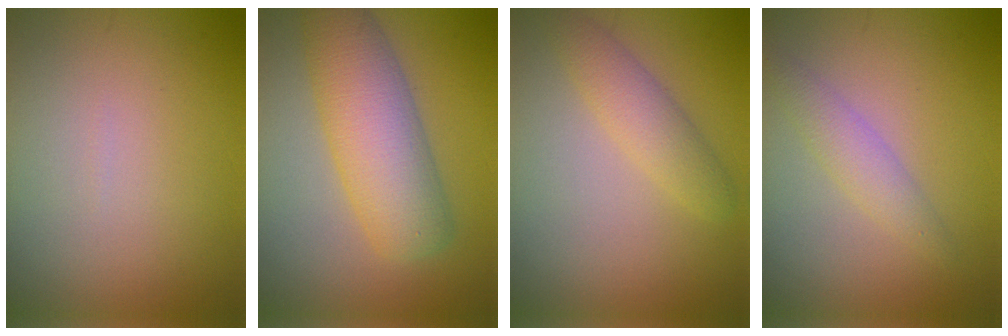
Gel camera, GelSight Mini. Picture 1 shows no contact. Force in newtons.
{"total": 7.3, "press": 7.3, "slide": 0.3}
{"total": 2.8, "press": 2.8, "slide": 0.1}
{"total": 2.2, "press": 2.2, "slide": 0.2}